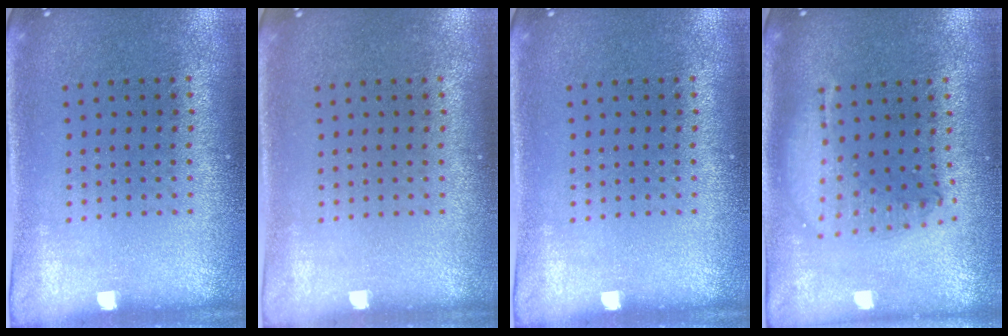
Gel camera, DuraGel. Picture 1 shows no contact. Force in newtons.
{"total": 0.0}
{"total": 0.0}
{"total": 1.9, "press": 1.6, "slide": 1.0}